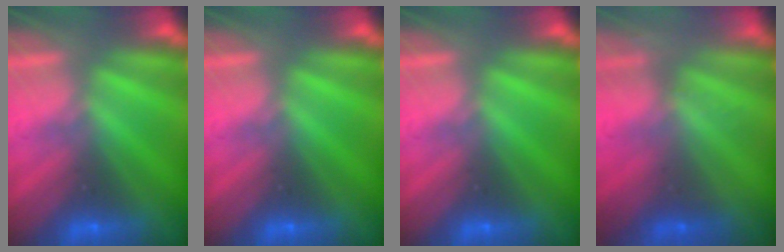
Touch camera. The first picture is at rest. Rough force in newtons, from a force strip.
{"total": 0.0}
{"total": 0.0}
{"total": 2.3}